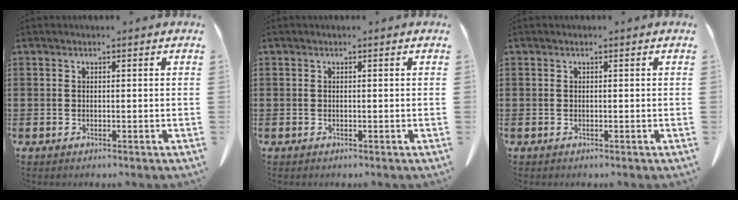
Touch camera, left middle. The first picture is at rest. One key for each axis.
{"total": 0.0}
{"total": 0.0}